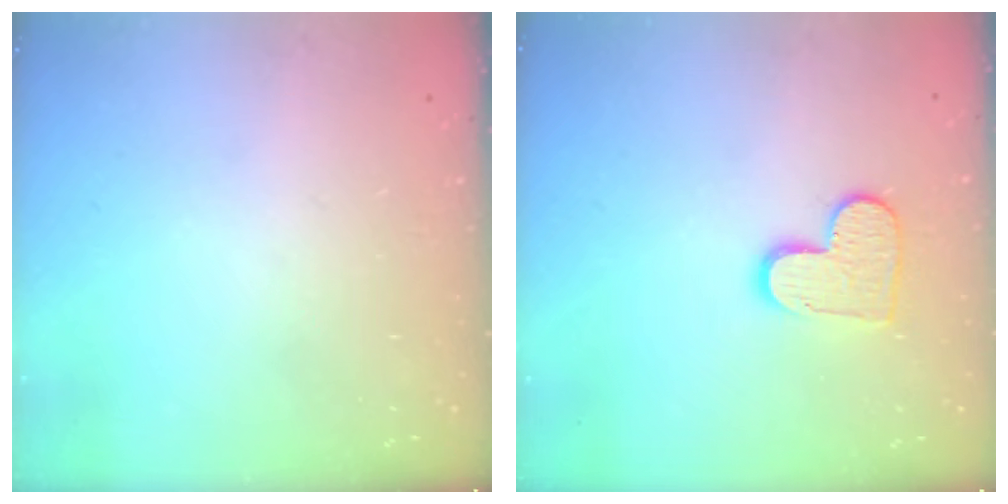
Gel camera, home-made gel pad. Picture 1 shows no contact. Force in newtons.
{"total": 9.9, "press": 9.9, "slide": 0.3}